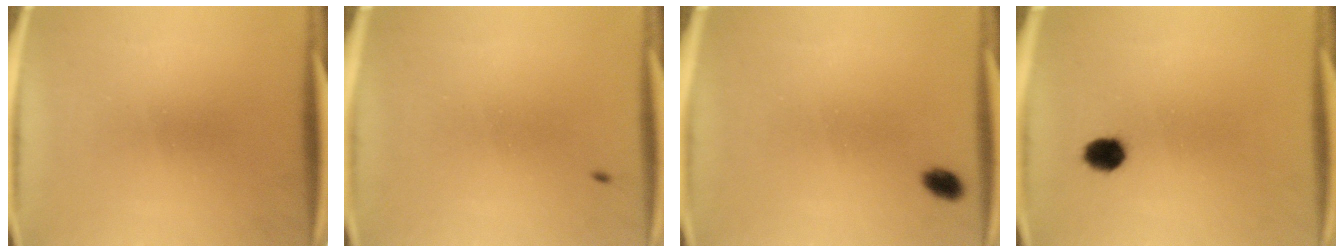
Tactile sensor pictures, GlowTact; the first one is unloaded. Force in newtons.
{"total": 0.8}
{"total": 2.2}
{"total": 3.8}